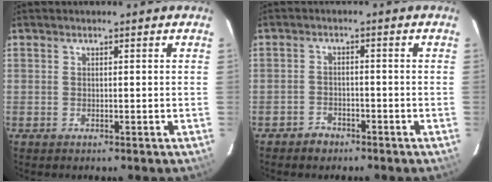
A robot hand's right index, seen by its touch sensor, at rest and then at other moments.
{"total": 3.3, "force": [-2.5, 2.0, 0.5], "torque": [-0.017, 0.012, -0.040]}